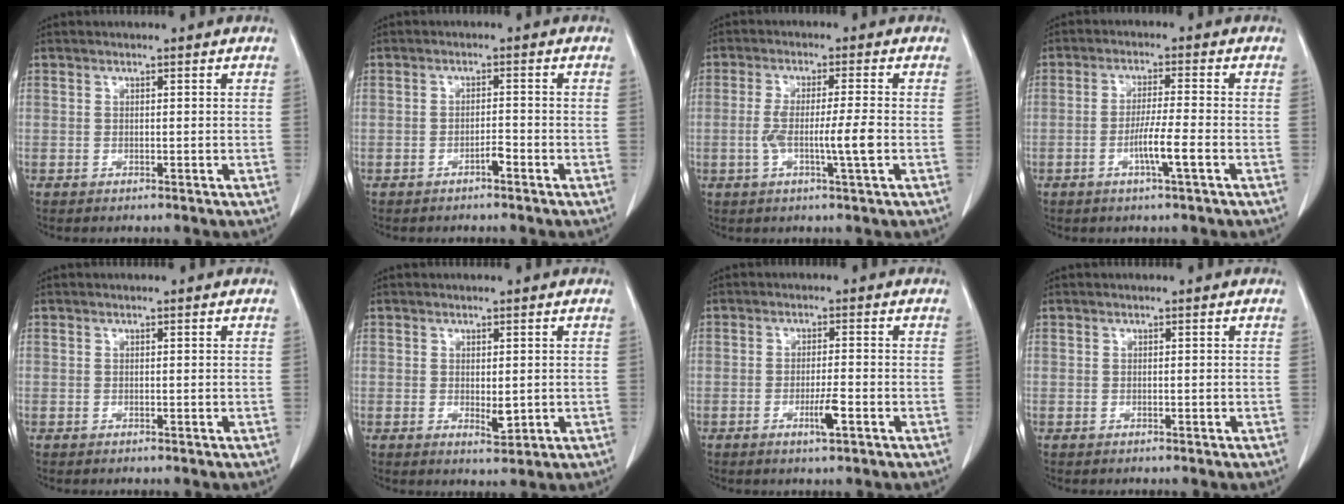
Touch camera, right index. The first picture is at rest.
{"total": 1.5, "force": [-1.1, 0.2, 1.1], "torque": [-0.019, 0.002, -0.018]}
{"total": 6.2, "force": [-1.4, -0.3, 6.0], "torque": [-0.115, -0.004, -0.024]}
{"total": 5.1, "force": [-1.9, -0.4, 4.7], "torque": [-0.084, -0.006, -0.036]}
{"total": 0.0}
{"total": 2.4, "force": [-0.1, 1.1, 2.2], "torque": [-0.033, -0.007, 0.004]}
{"total": 3.7, "force": [-1.6, 0.1, 3.3], "torque": [-0.062, -0.005, -0.029]}
{"total": 0.0}